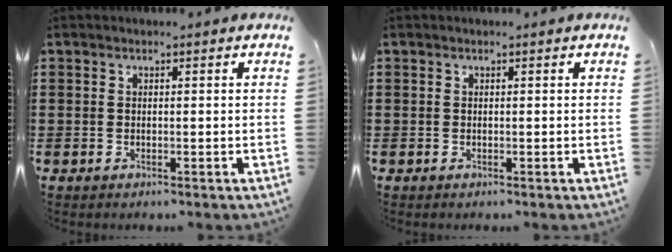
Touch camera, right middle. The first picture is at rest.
{"total": 0.0}